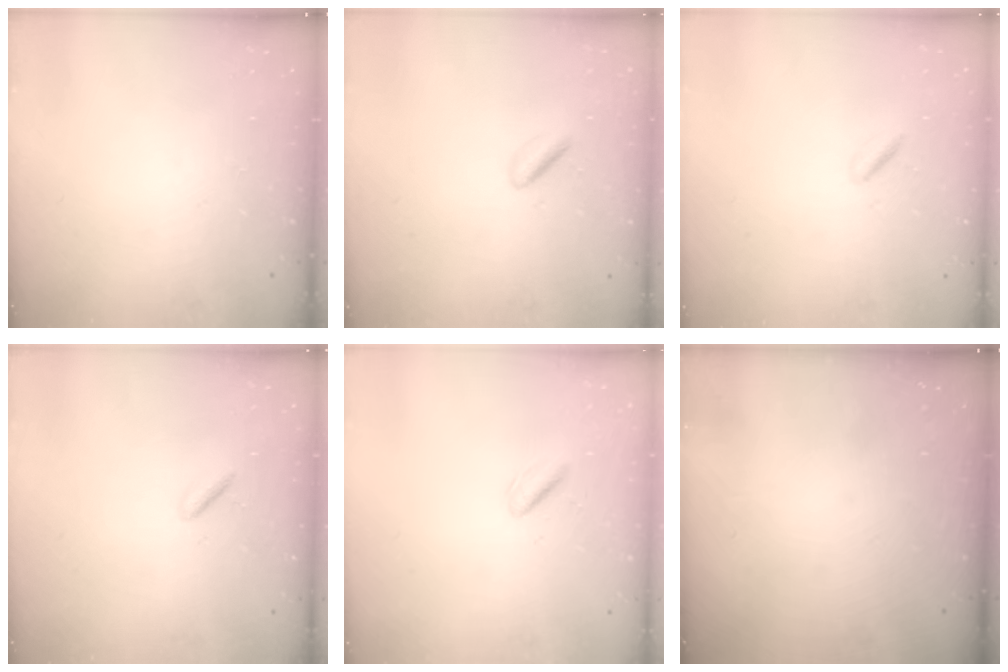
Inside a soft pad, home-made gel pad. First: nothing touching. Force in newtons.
{"total": 1.8, "press": 1.5, "slide": 0.9}
{"total": 0.9, "press": 0.6, "slide": 0.7}
{"total": 1.2, "press": 1.1, "slide": 0.5}
{"total": 1.1, "press": 0.8, "slide": 0.8}
{"total": 0.0}